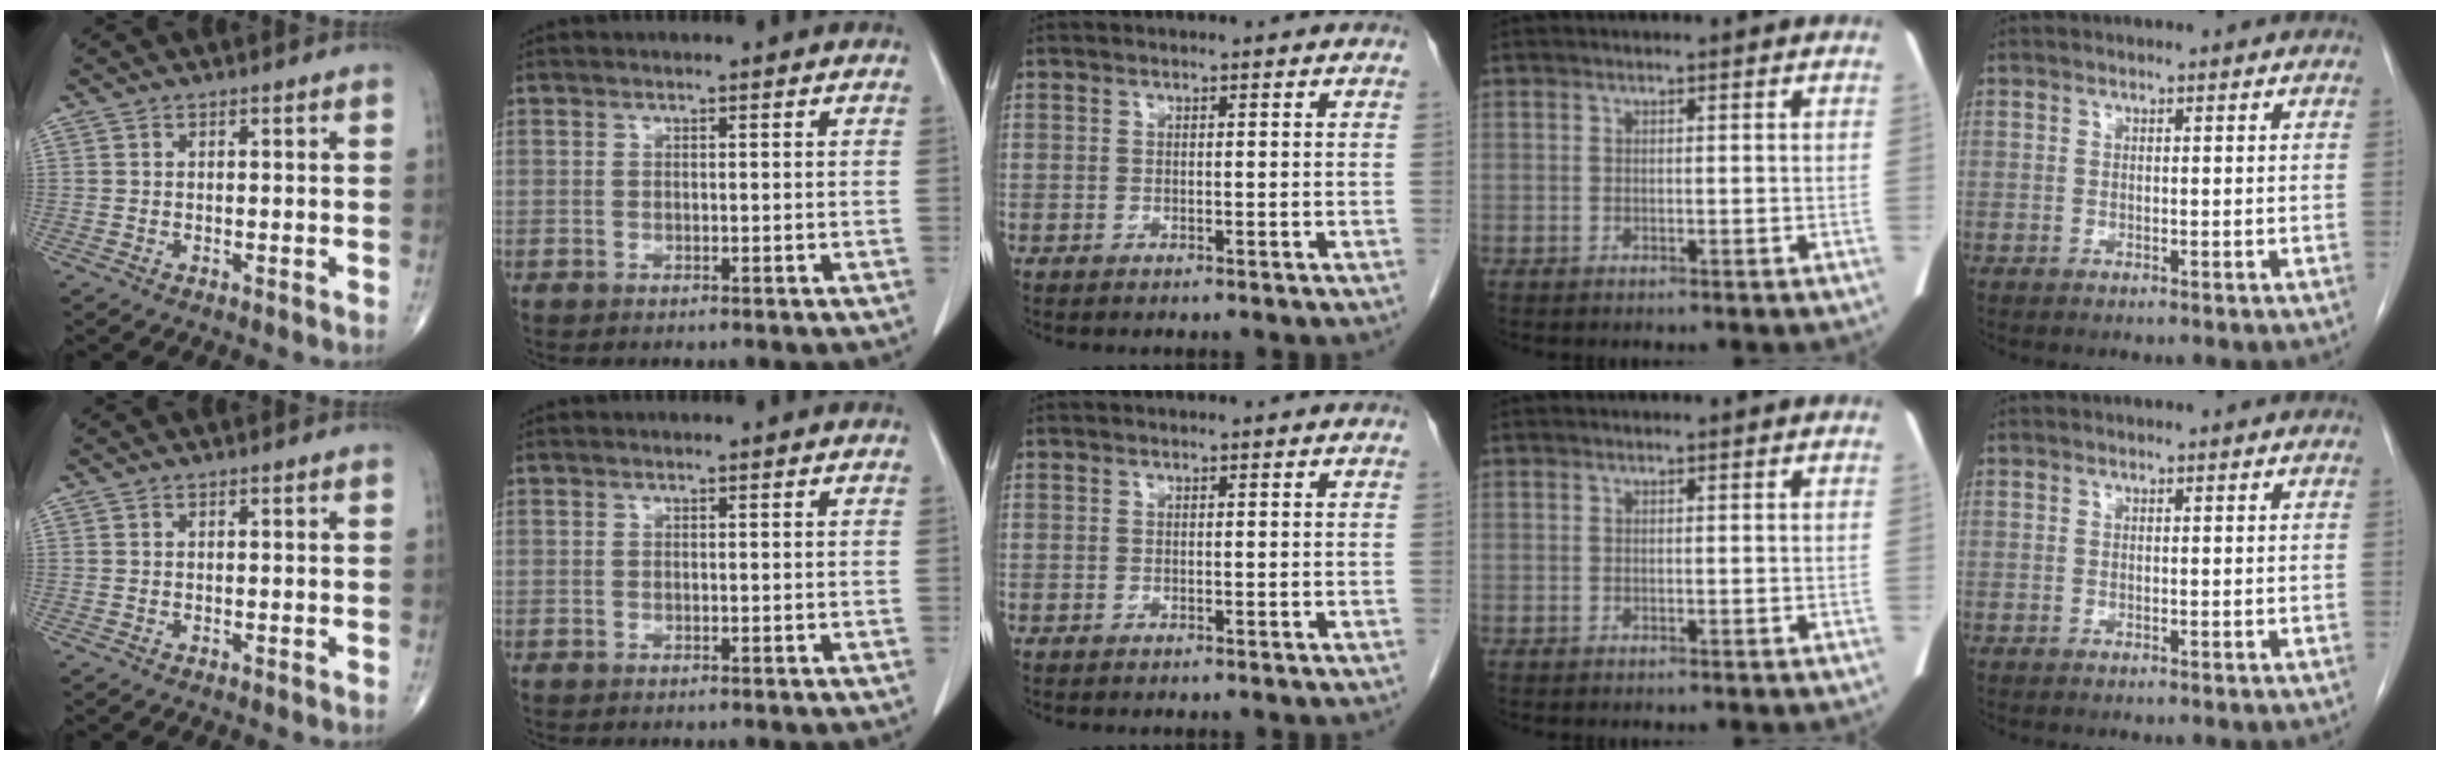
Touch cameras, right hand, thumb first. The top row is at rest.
{}